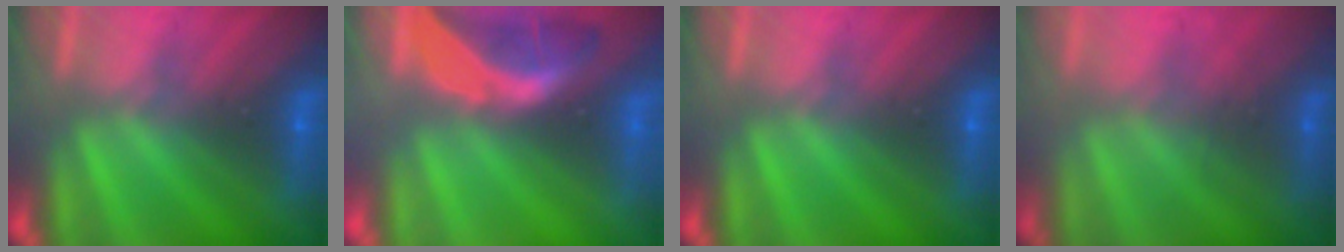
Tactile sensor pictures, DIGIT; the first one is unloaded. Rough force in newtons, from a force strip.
{"total": 1.8}
{"total": 0.0}
{"total": 1.6}